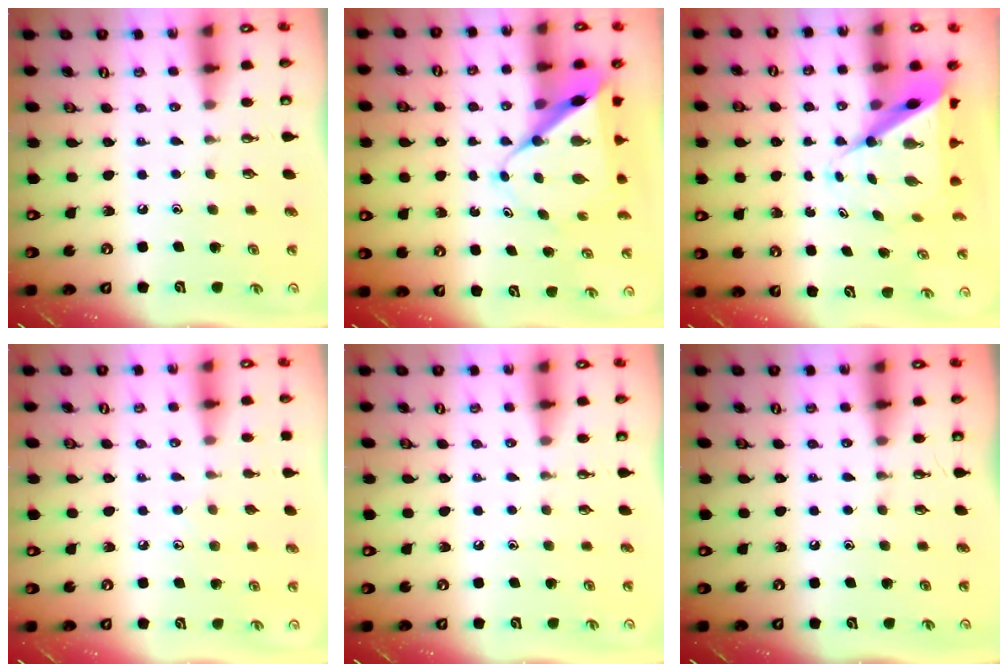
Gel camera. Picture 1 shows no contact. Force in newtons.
{"total": 9.9, "press": 9.8, "slide": 1.0}
{"total": 9.8, "press": 9.8, "slide": 0.8}
{"total": 6.0, "press": 5.9, "slide": 0.6}
{"total": 0.0}
{"total": 0.0}